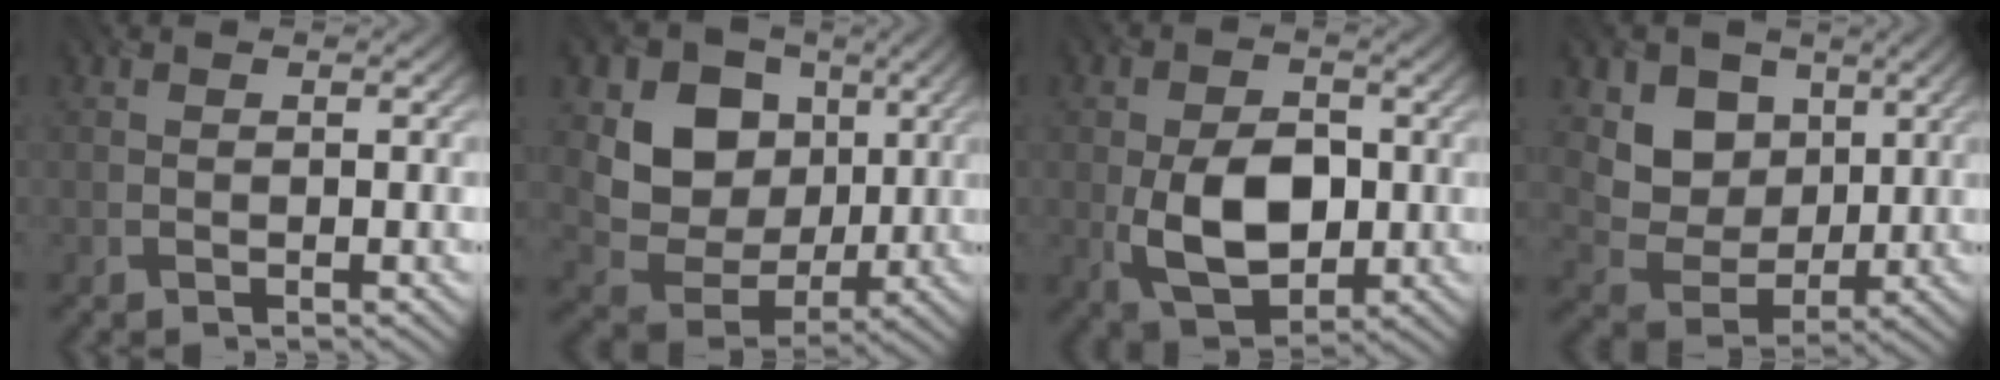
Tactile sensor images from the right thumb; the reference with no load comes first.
{"total": 10.7, "force": [3.0, 8.7, 5.4], "torque": [-0.116, -0.014, 0.045]}
{"total": 8.9, "force": [-1.2, 5.8, 6.7], "torque": [-0.133, -0.011, -0.023]}
{"total": 8.3, "force": [3.4, 6.5, 3.8], "torque": [-0.096, -0.029, 0.065]}